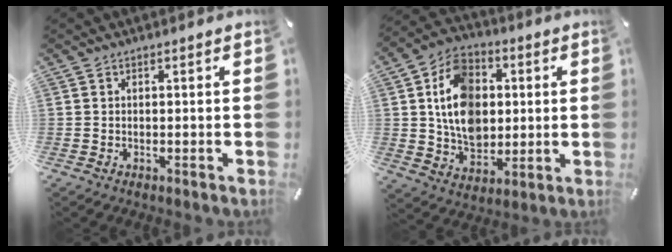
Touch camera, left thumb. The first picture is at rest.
{"total": 14.6, "force": [1.7, 11.7, 8.5], "torque": [-0.153, 0.016, 0.033]}